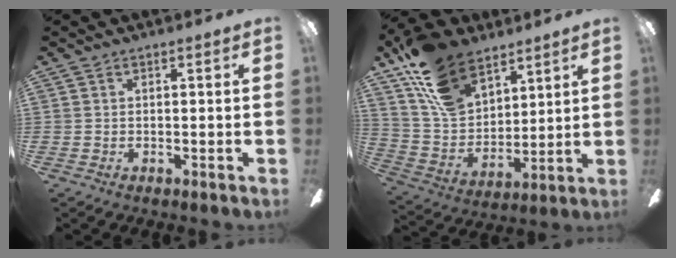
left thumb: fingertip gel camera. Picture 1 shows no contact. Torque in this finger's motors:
{"motor_torque": [1.17, 0.70, 1.52, -1.25, 0.50]}